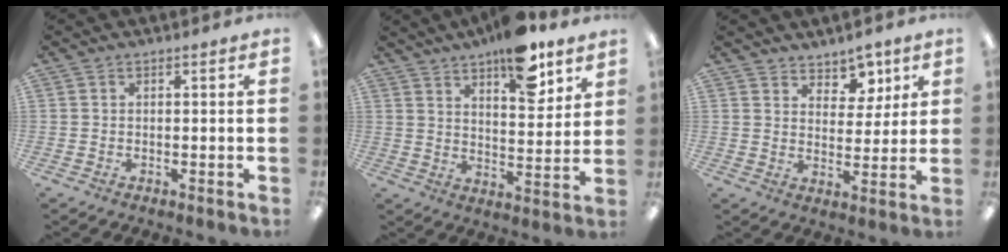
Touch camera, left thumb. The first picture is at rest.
{"total": 13.4, "force": [9.5, 5.2, 7.9], "torque": [-0.107, -0.052, 0.161]}
{"total": 6.8, "force": [5.3, 4.0, 1.3], "torque": [-0.010, -0.033, 0.094]}